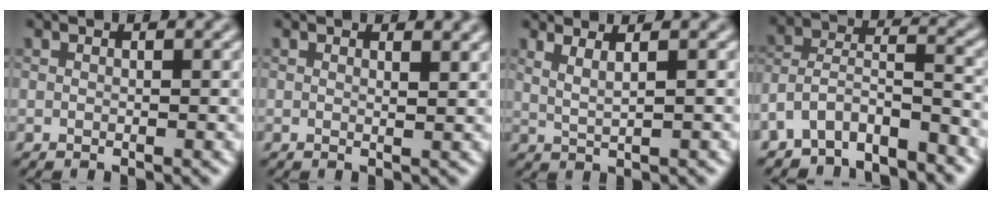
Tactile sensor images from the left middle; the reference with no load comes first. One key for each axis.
{"total": 0.9, "fx": 0.7, "fy": 0.2, "fz": 0.6, "tx": -0.007, "ty": -0.002, "tz": 0.012}
{"total": 2.3, "fx": 1.5, "fy": 0.7, "fz": 1.7, "tx": -0.026, "ty": -0.001, "tz": 0.018}
{"total": 6.0, "fx": -4.9, "fy": 2.3, "fz": 2.7, "tx": -0.047, "ty": 0.001, "tz": -0.094}